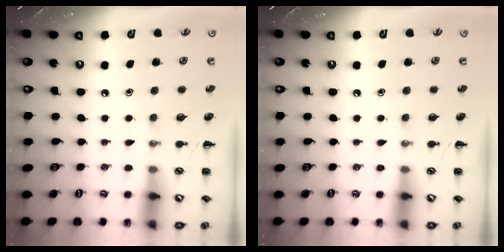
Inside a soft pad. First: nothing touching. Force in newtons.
{"total": 0.0}